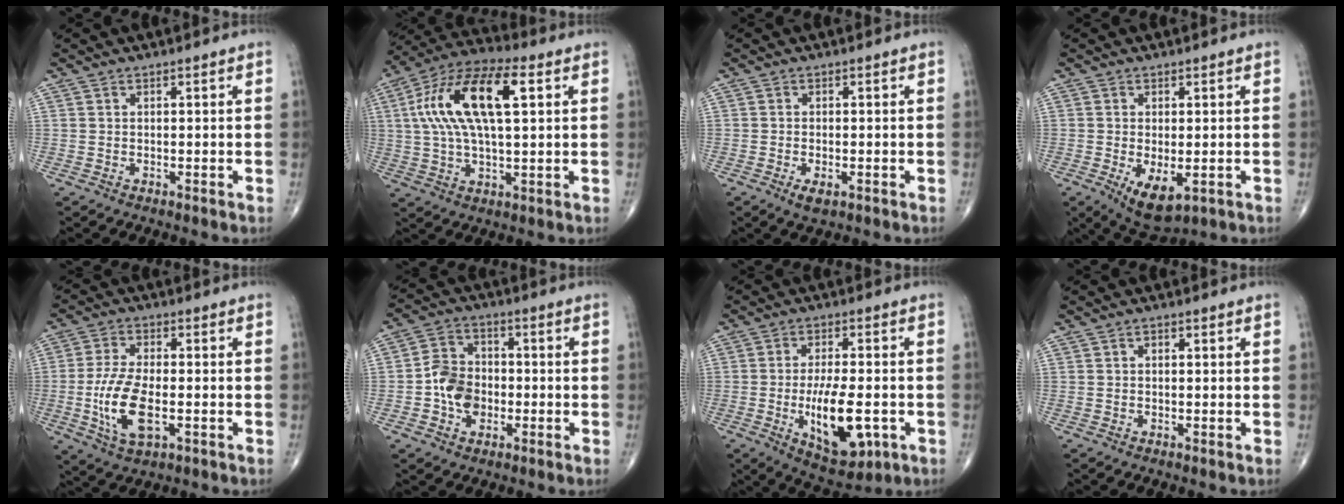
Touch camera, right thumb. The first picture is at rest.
{"total": 18.0, "force": [4.2, 7.3, 15.9], "torque": [-0.308, 0.023, 0.069]}
{"total": 2.5, "force": [-1.1, 1.1, 2.0], "torque": [-0.035, -0.001, -0.017]}
{"total": 6.9, "force": [-1.8, 3.2, 5.8], "torque": [-0.095, -0.018, -0.018]}
{"total": 11.2, "force": [-2.3, 5.1, 9.8], "torque": [-0.199, 0.002, -0.040]}
{"total": 8.6, "force": [-1.9, 6.6, 5.1], "torque": [-0.070, 0.023, -0.044]}
{"total": 13.1, "force": [-3.3, 5.5, 11.4], "torque": [-0.175, 0.001, -0.039]}
{"total": 0.9, "force": [0.1, 0.5, 0.7], "torque": [-0.009, 0.001, -0.001]}